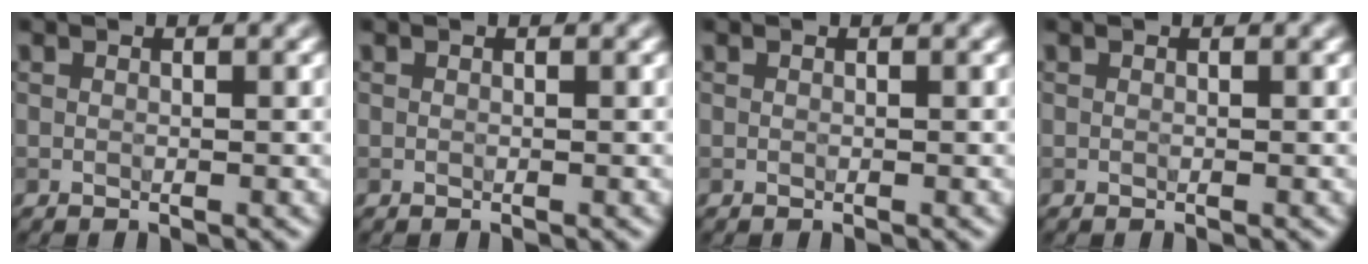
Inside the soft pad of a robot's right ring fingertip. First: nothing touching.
{"total": 0.0}
{"total": 0.0}
{"total": 0.0}